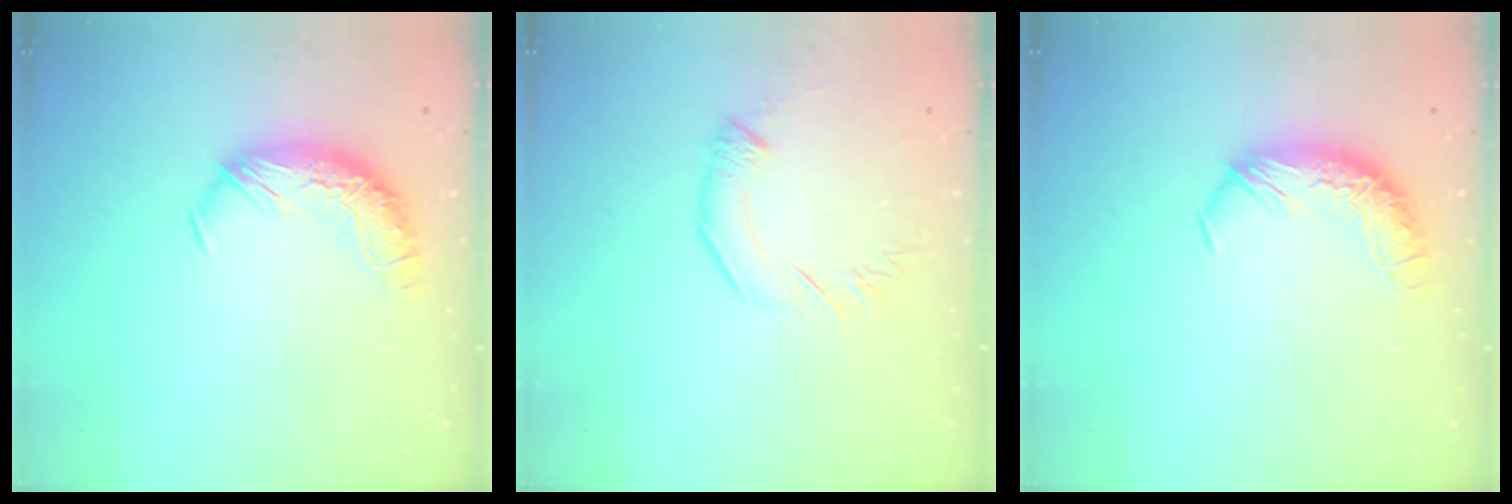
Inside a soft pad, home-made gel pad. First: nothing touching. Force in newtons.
{"total": 2.8, "press": 2.7, "slide": 0.5}
{"total": 0.0}